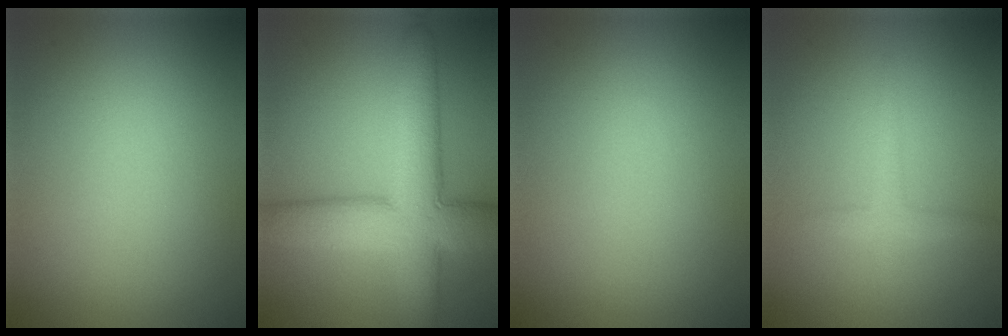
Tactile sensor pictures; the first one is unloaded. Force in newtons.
{"total": 10.0, "press": 10.0, "slide": 0.5}
{"total": 0.0}
{"total": 1.9, "press": 1.9, "slide": 0.1}